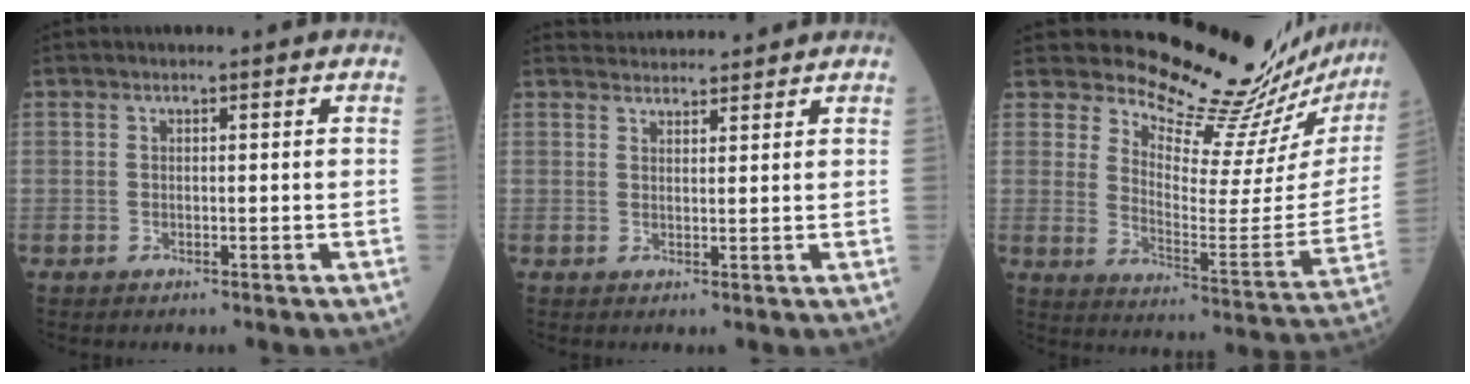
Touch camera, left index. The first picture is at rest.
{"total": 4.9, "force": [4.9, 0.4, 0.3], "torque": [-0.011, 0.030, 0.074]}
{"total": 19.1, "force": [18.4, 2.3, 4.9], "torque": [-0.075, -0.122, 0.228]}